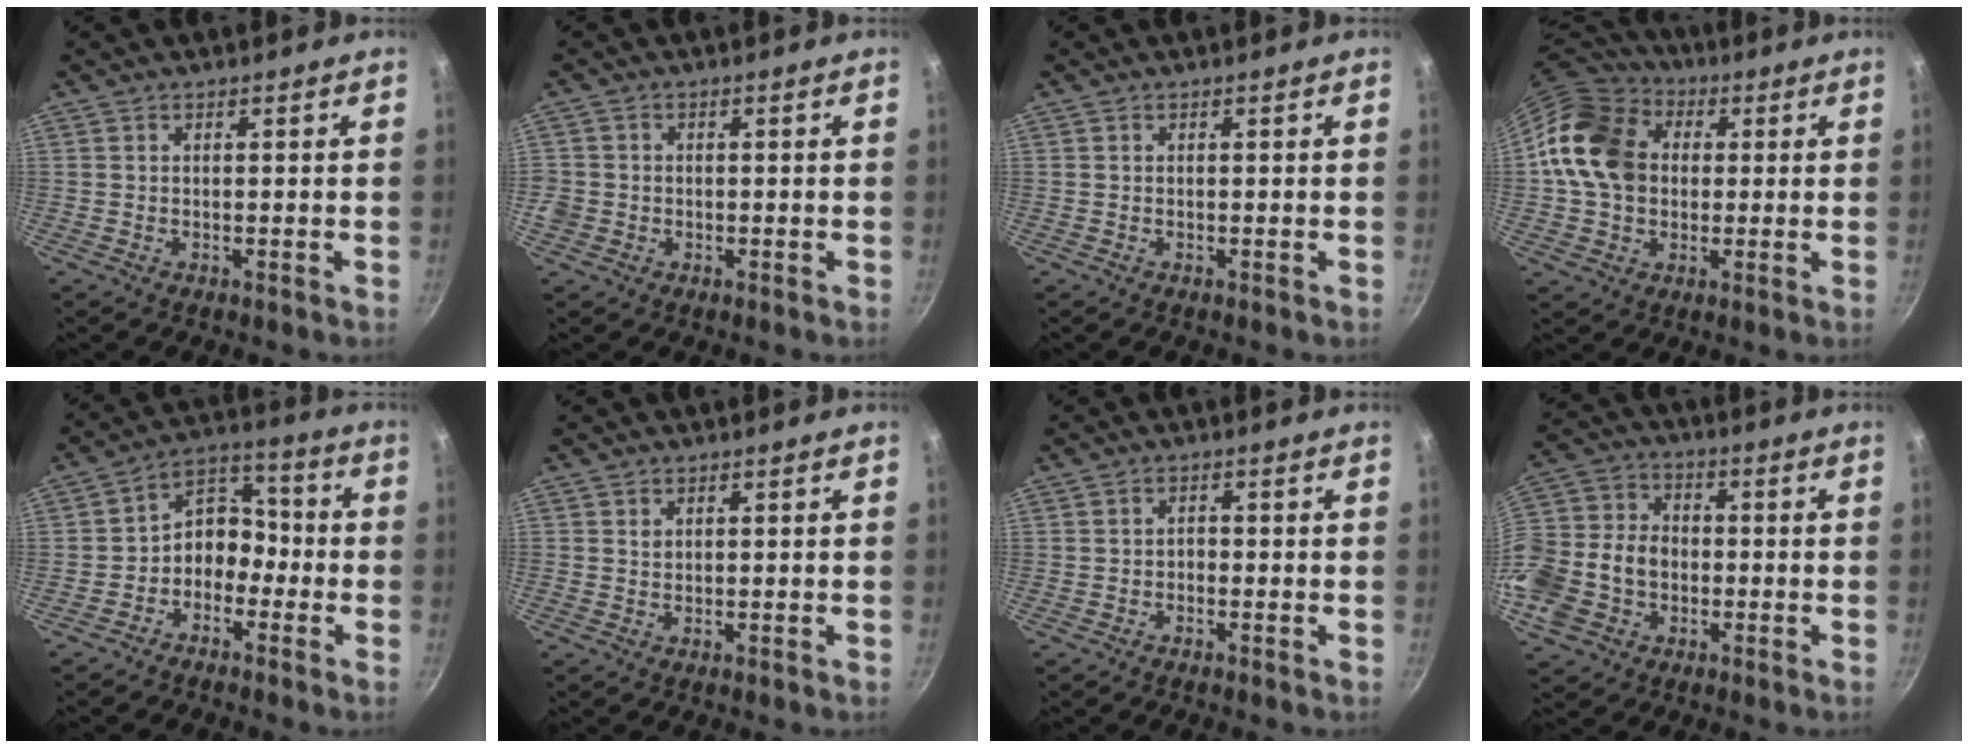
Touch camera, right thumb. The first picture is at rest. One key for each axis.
{"total": 3.5, "fx": -0.8, "fy": 3.2, "fz": 1.0, "tx": -0.017, "ty": 0.007, "tz": -0.015}
{"total": 0.0}
{"total": 16.2, "fx": 1.9, "fy": 12.8, "fz": 9.7, "tx": -0.158, "ty": 0.024, "tz": 0.021}
{"total": 8.1, "fx": -2.8, "fy": 6.3, "fz": 4.3, "tx": -0.023, "ty": 0.057, "tz": -0.064}
{"total": 0.9, "fx": 0.4, "fy": 0.8, "fz": 0.3, "tx": -0.002, "ty": -0.001, "tz": 0.005}
{"total": 1.1, "fx": -0.7, "fy": 0.6, "fz": 0.5, "tx": -0.007, "ty": 0.006, "tz": -0.014}
{"total": 17.6, "fx": -4.4, "fy": 13.9, "fz": 9.8, "tx": -0.208, "ty": 0.044, "tz": -0.086}